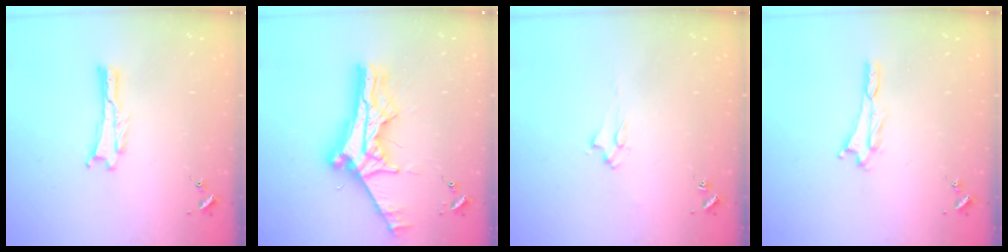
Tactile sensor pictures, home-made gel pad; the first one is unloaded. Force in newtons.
{"total": 11.4, "press": 11.4, "slide": 1.1}
{"total": 2.0, "press": 2.0, "slide": 0.3}
{"total": 0.7, "press": 0.7, "slide": 0.2}